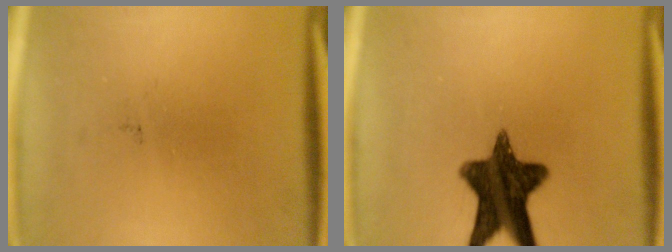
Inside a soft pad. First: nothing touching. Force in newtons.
{"total": 13.0}